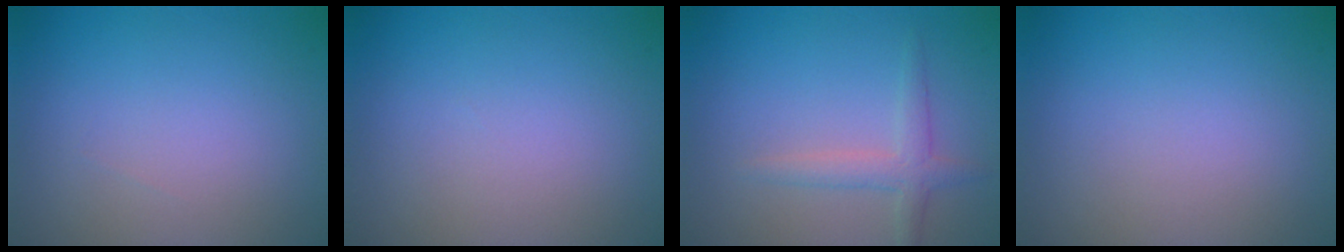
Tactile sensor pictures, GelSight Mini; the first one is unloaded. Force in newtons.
{"total": 0.0}
{"total": 2.2, "press": 2.2, "slide": 0.1}
{"total": 0.0}